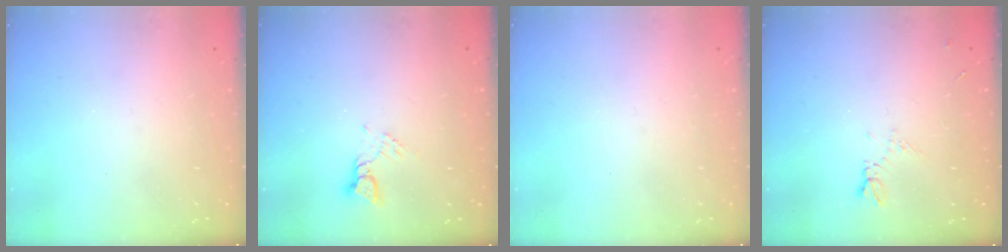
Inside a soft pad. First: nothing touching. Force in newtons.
{"total": 3.4, "press": 3.4, "slide": 0.4}
{"total": 0.0}
{"total": 5.4, "press": 5.3, "slide": 0.8}